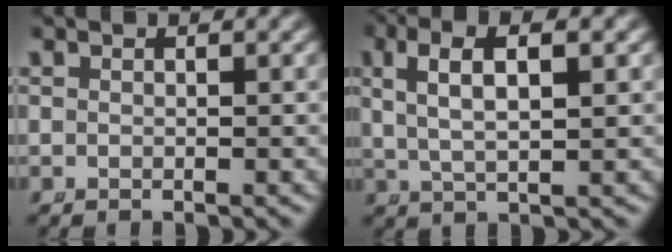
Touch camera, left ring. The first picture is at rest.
{"total": 4.9, "force": [1.9, 1.6, 4.2], "torque": [-0.079, 0.010, 0.036]}